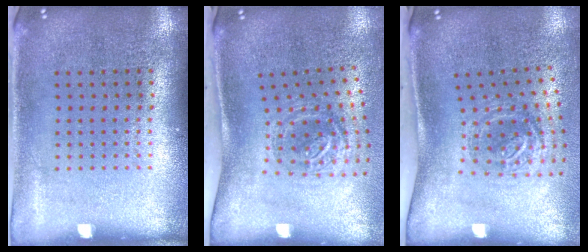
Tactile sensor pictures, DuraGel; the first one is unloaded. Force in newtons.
{"total": 1.9, "press": 1.2, "slide": 1.4}
{"total": 1.9, "press": 1.2, "slide": 1.4}